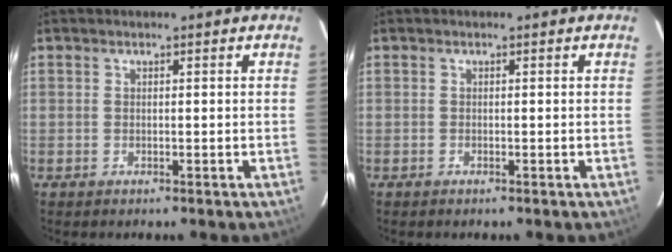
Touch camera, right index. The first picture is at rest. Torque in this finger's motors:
{"motor_torque": [0.61, 0.59, 0.04, 0.00]}